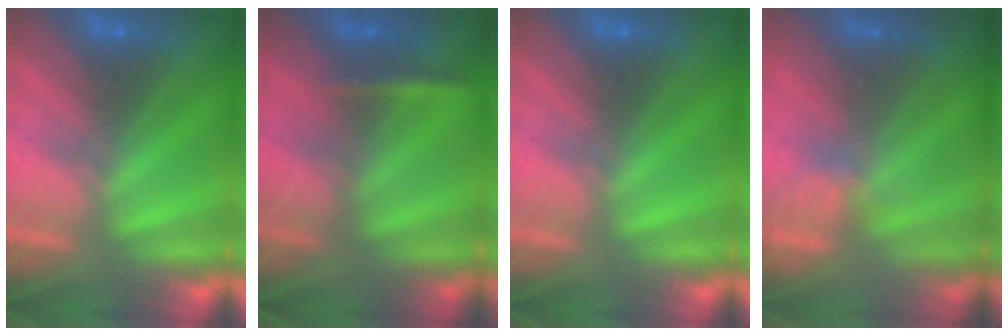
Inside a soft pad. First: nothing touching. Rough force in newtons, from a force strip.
{"total": 2.4}
{"total": 0.0}
{"total": 1.9}